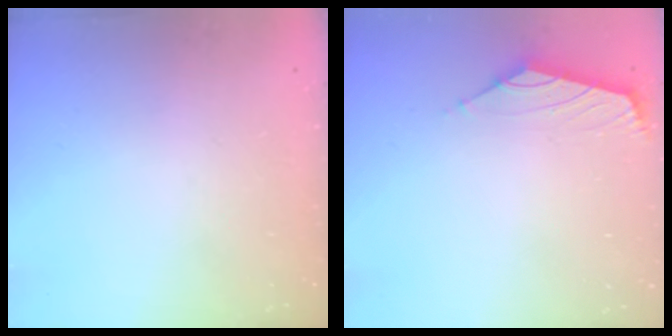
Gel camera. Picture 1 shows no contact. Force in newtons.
{"total": 1.8, "press": 1.6, "slide": 0.7}